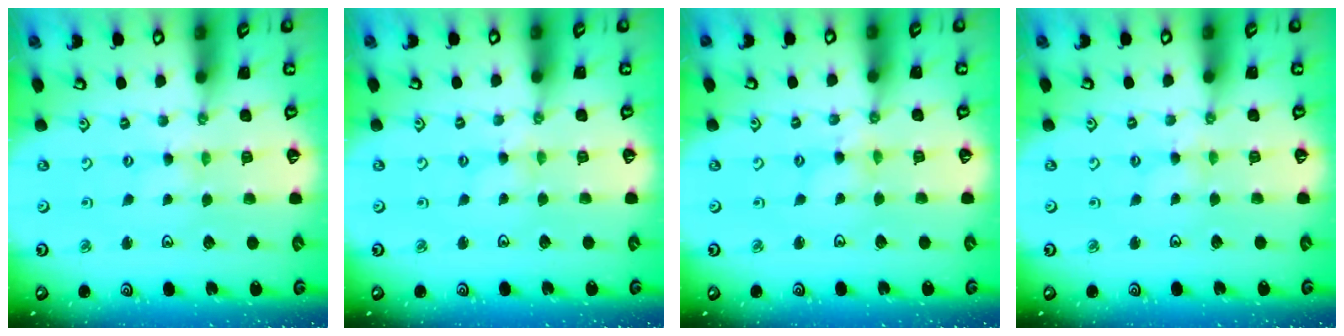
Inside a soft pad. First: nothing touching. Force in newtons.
{"total": 1.7, "press": 1.6, "slide": 0.3}
{"total": 1.7, "press": 1.7, "slide": 0.3}
{"total": 1.8, "press": 1.8, "slide": 0.3}